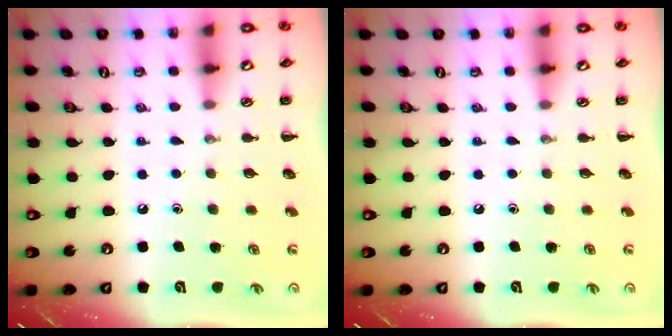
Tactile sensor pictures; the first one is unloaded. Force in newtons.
{"total": 0.0}